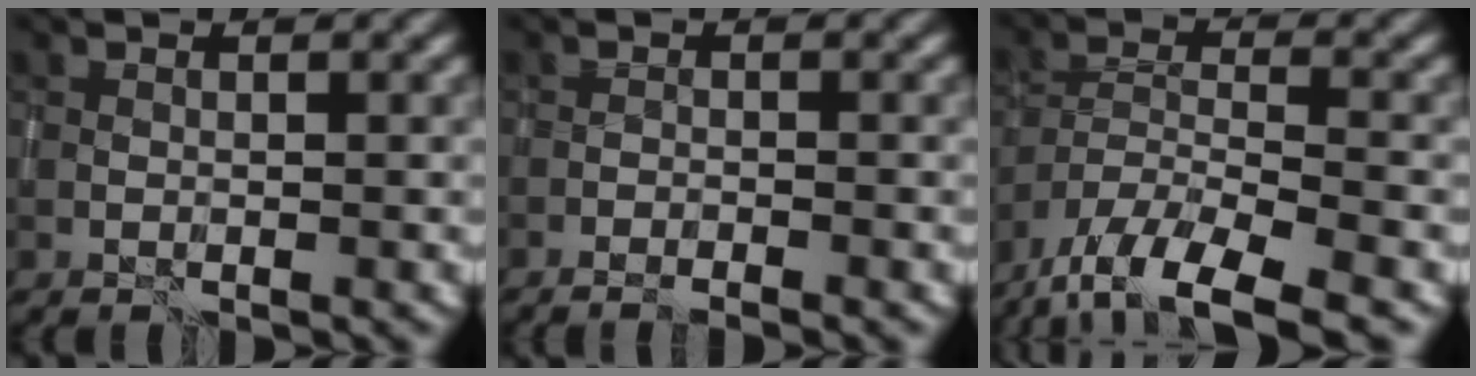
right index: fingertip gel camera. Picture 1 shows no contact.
{"total": 2.0, "force": [-1.7, 0.3, 1.1], "torque": [-0.022, 0.005, -0.028]}
{"total": 10.7, "force": [-8.3, 3.4, 5.8], "torque": [-0.097, -0.020, -0.137]}